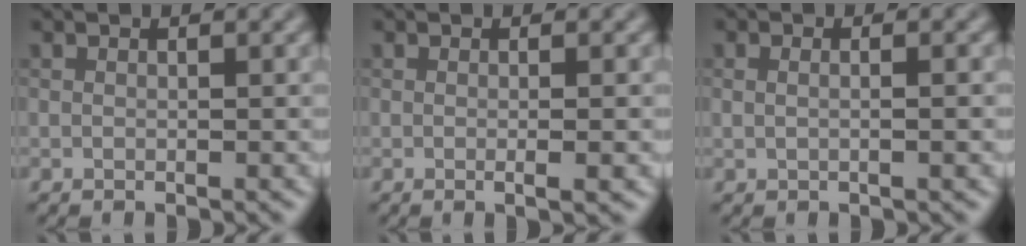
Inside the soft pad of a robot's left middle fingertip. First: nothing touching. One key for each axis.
{"total": 1.6, "fx": -0.5, "fy": 0.2, "fz": 1.5, "tx": -0.024, "ty": 0.003, "tz": -0.003}
{"total": 2.0, "fx": 0.1, "fy": 1.0, "fz": 1.7, "tx": -0.014, "ty": 0.011, "tz": -0.001}